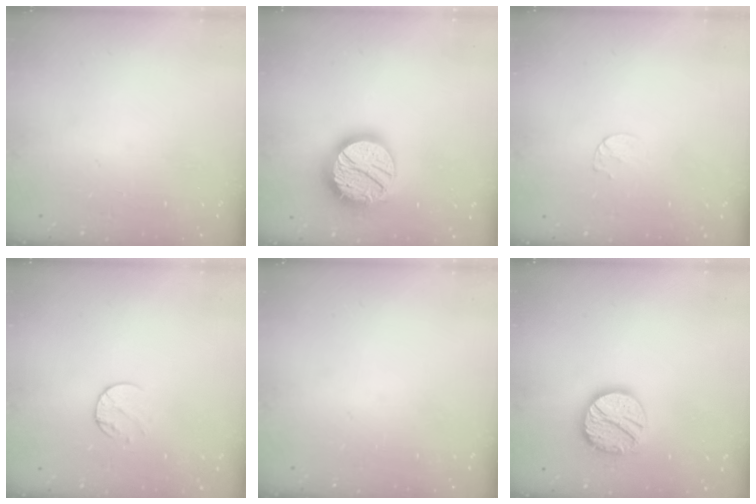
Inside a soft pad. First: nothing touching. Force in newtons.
{"total": 20.2, "press": 20.1, "slide": 1.3}
{"total": 4.6, "press": 4.6, "slide": 0.5}
{"total": 6.5, "press": 6.5, "slide": 0.6}
{"total": 0.0}
{"total": 14.4, "press": 14.3, "slide": 1.2}